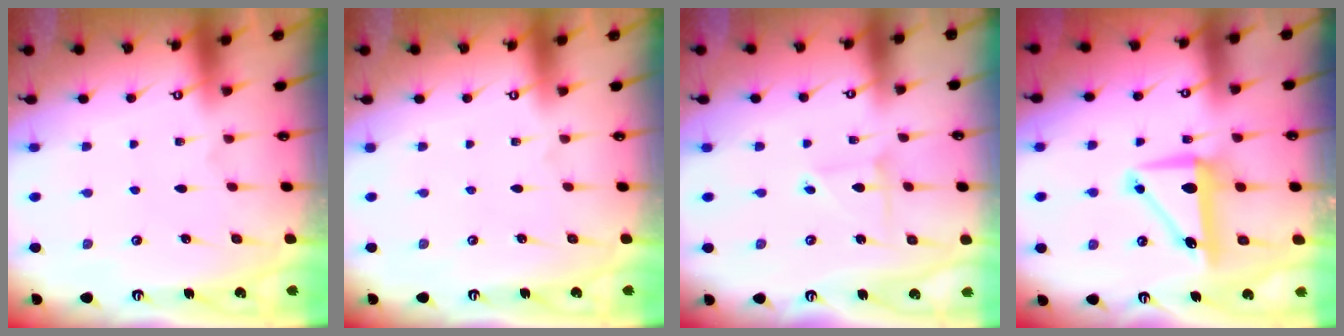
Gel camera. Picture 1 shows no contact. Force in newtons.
{"total": 0.0}
{"total": 2.6, "press": 2.6, "slide": 0.3}
{"total": 8.1, "press": 8.0, "slide": 1.6}